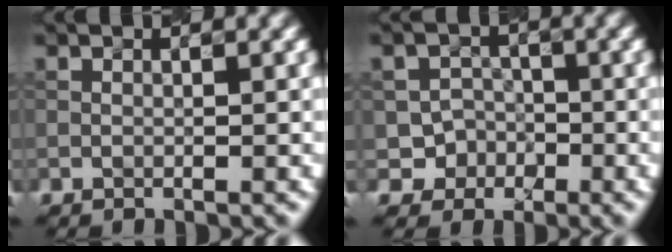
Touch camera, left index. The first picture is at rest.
{"total": 2.7, "force": [-1.3, 2.3, -0.2], "torque": [0.014, 0.012, -0.020]}